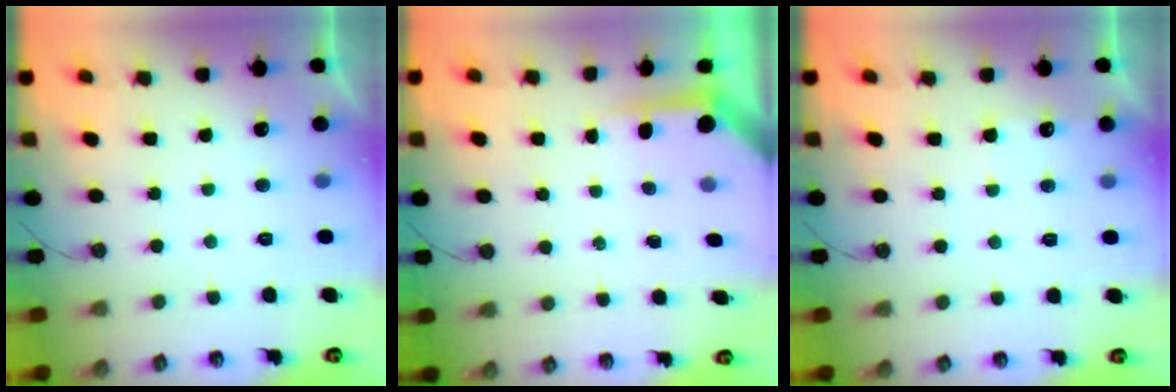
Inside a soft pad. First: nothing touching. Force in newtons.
{"total": 4.2, "press": 4.2, "slide": 0.3}
{"total": 4.6, "press": 4.5, "slide": 0.6}